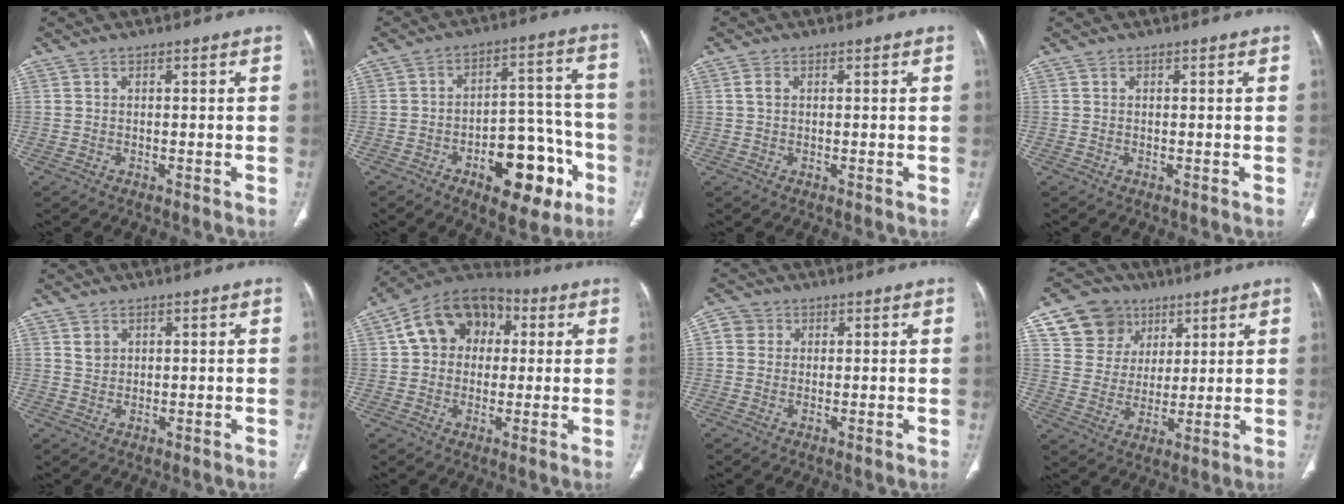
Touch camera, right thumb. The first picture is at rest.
{"total": 16.3, "force": [-7.2, 8.4, 12.0], "torque": [-0.121, 0.058, -0.092]}
{"total": 1.5, "force": [0.4, 1.0, 1.1], "torque": [-0.019, 0.002, 0.008]}
{"total": 0.0}
{"total": 2.0, "force": [1.1, 1.5, 0.8], "torque": [-0.003, -0.008, 0.024]}
{"total": 14.2, "force": [3.0, 10.9, 8.6], "torque": [-0.111, 0.025, 0.040]}
{"total": 3.3, "force": [0.8, 3.1, 0.8], "torque": [0.002, 0.002, 0.011]}
{"total": 12.3, "force": [6.3, 10.0, 3.2], "torque": [-0.028, -0.018, 0.122]}